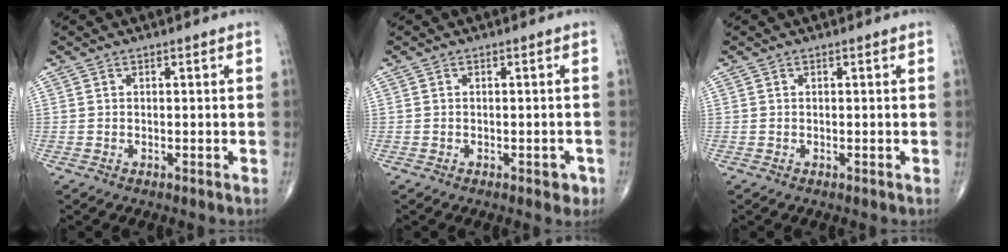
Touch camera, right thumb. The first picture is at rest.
{"total": 2.1, "force": [-1.1, 1.1, 1.5], "torque": [-0.010, 0.004, -0.012]}
{"total": 0.0}